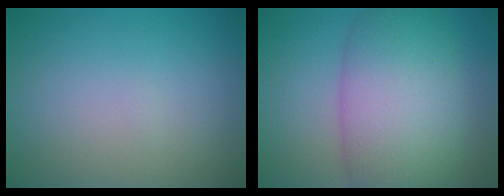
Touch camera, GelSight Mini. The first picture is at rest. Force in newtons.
{"total": 10.3, "press": 10.3, "slide": 0.2}